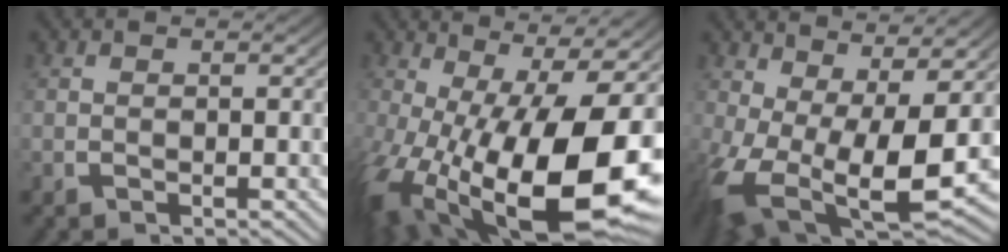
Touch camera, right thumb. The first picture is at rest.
{"total": 20.4, "force": [-3.7, 11.5, 16.4], "torque": [-0.304, -0.082, -0.002]}
{"total": 12.5, "force": [-1.8, 7.4, 9.9], "torque": [-0.206, -0.060, 0.002]}